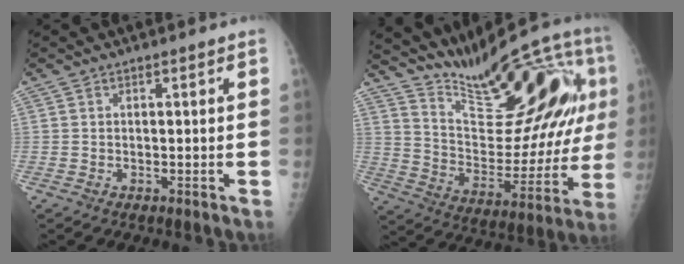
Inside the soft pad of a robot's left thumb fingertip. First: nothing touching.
{"total": 25.5, "force": [12.1, 8.3, 20.9], "torque": [-0.283, -0.033, 0.207]}